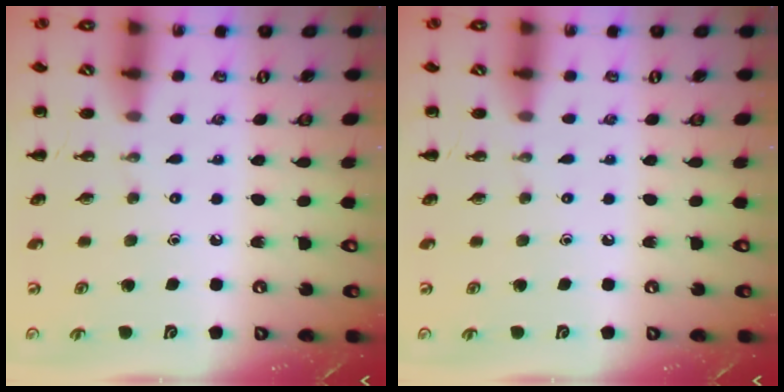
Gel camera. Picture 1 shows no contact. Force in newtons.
{"total": 0.0}